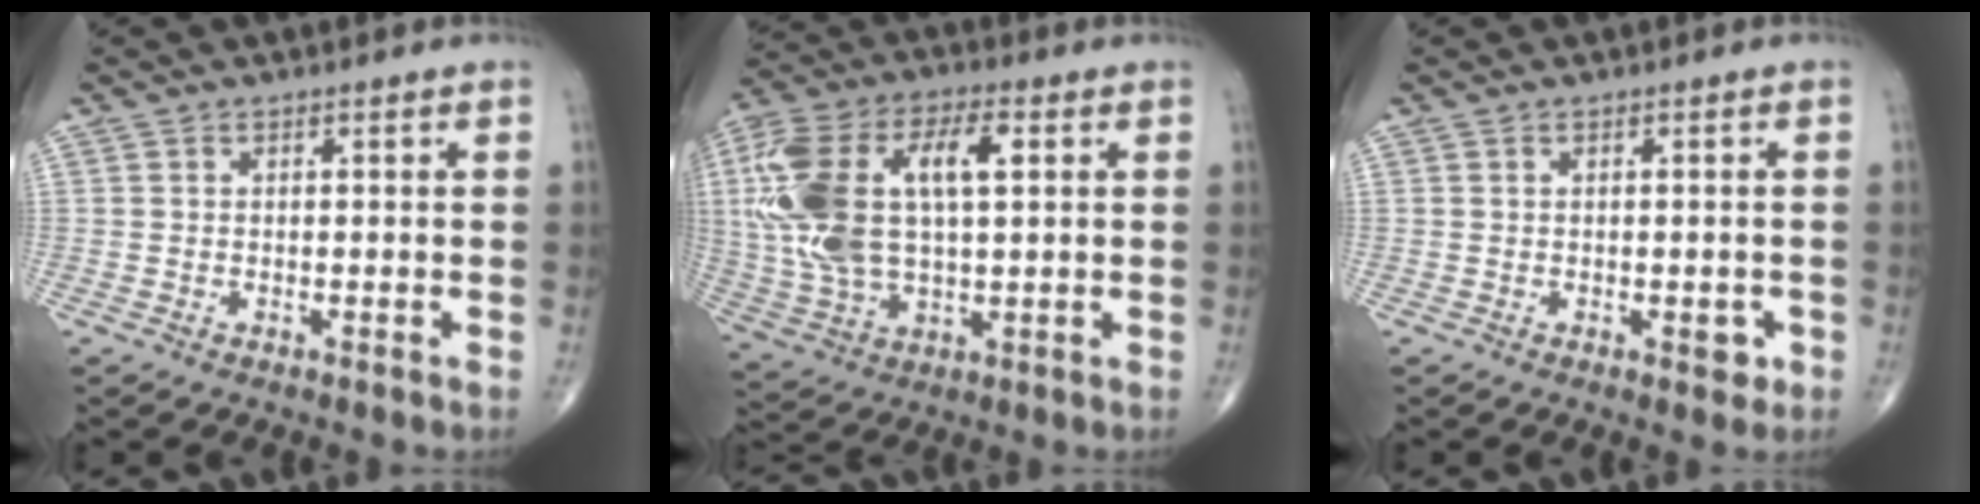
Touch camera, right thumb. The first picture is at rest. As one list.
[{"total": 21.3, "force": [3.8, 10.5, 18.1], "torque": [-0.383, 0.016, 0.065]}, {"total": 2.5, "force": [-0.8, 1.3, 2.1], "torque": [-0.017, -0.001, -0.006]}]